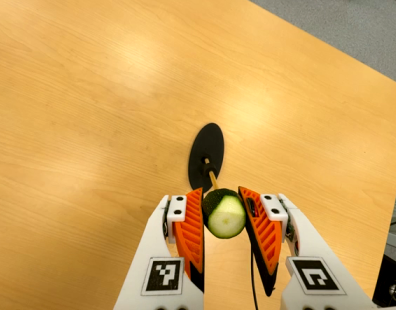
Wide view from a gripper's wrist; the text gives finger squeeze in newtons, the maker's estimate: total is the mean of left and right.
{"total": 9.2, "left": 8.4, "right": 10.0}